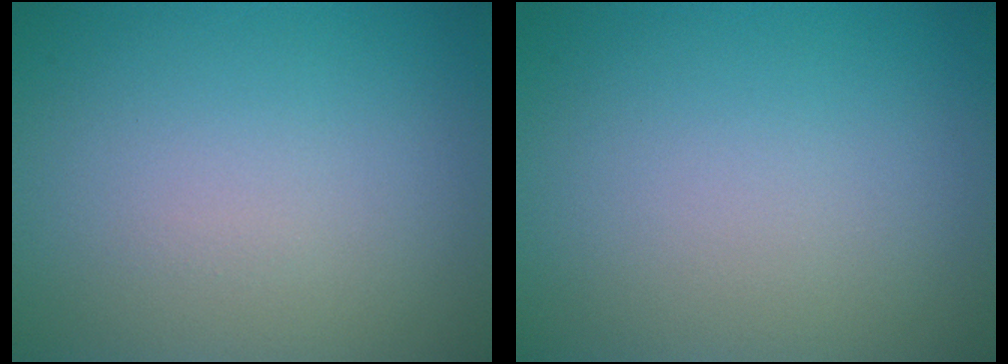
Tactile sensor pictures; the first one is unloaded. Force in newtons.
{"total": 0.0}